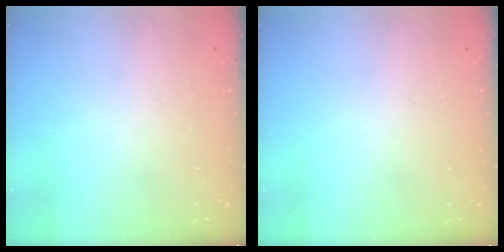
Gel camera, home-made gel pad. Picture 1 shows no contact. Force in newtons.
{"total": 0.0}